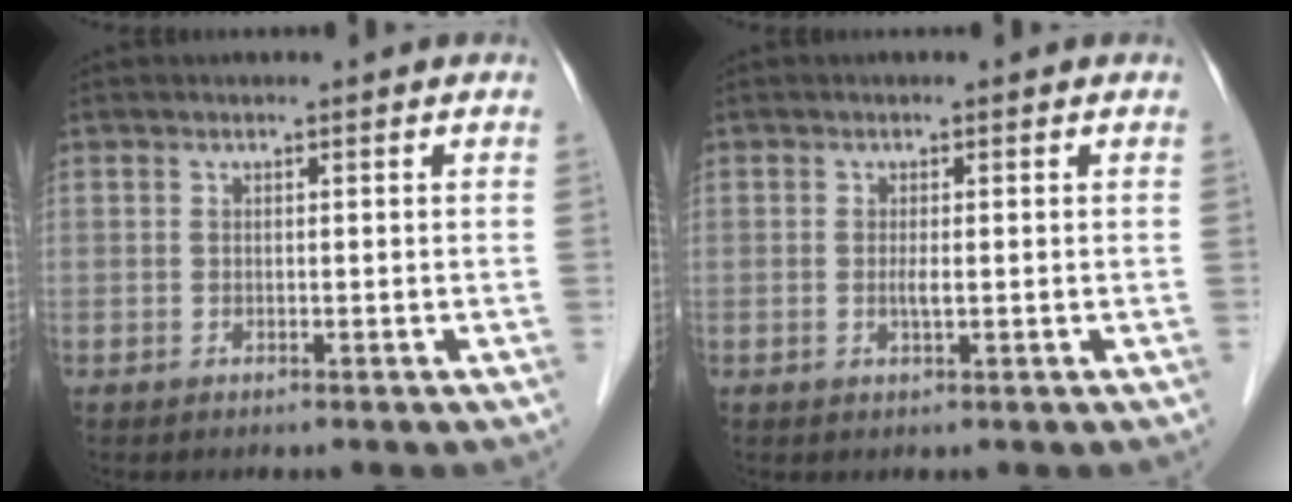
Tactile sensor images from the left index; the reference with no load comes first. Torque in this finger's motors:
{"motor_torque": [0.37, 0.25, 0.04, 0.02]}